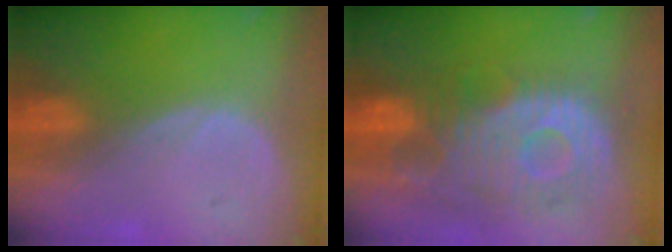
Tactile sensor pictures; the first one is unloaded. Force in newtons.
{"total": 12.3, "press": 10.9, "slide": 5.7}